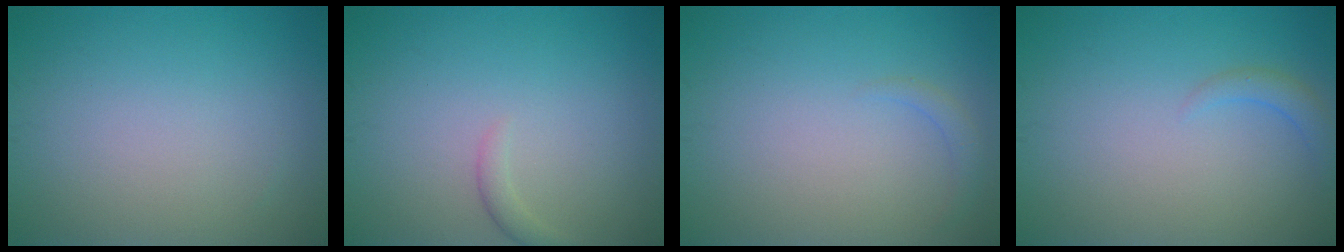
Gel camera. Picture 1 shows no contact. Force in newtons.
{"total": 1.1, "press": 1.1, "slide": 0.2}
{"total": 1.0, "press": 1.0, "slide": 0.2}
{"total": 1.4, "press": 1.4, "slide": 0.2}